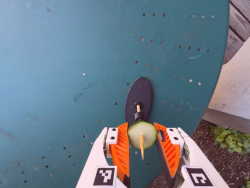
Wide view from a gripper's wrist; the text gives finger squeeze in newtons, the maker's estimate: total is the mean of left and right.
{"total": 12.5, "left": 12.5, "right": 12.4}